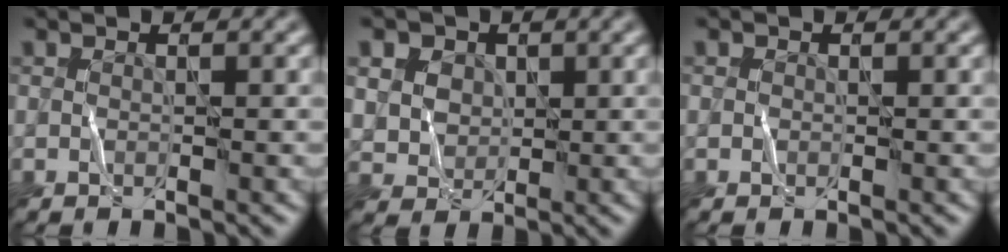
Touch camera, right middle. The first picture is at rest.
{"total": 4.2, "force": [2.4, 3.3, 1.1], "torque": [-0.055, 0.017, 0.045]}
{"total": 0.0}